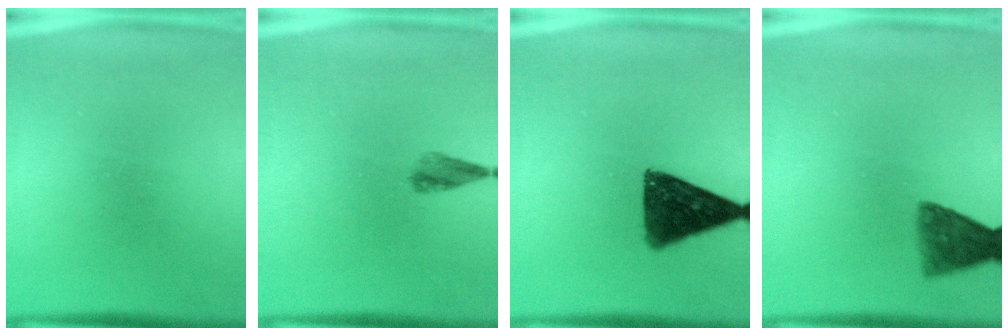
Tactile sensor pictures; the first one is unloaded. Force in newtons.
{"total": 2.0}
{"total": 11.7}
{"total": 5.5}